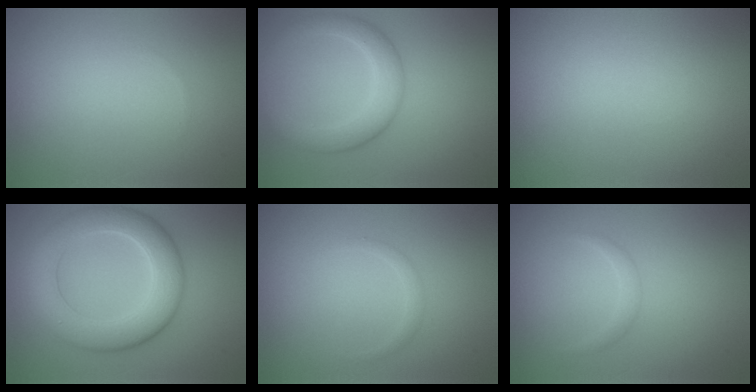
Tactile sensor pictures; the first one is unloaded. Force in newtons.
{"total": 3.7, "press": 3.7, "slide": 0.1}
{"total": 0.0}
{"total": 6.8, "press": 6.8, "slide": 0.2}
{"total": 0.8, "press": 0.8, "slide": 0.0}
{"total": 0.8, "press": 0.8, "slide": 0.0}